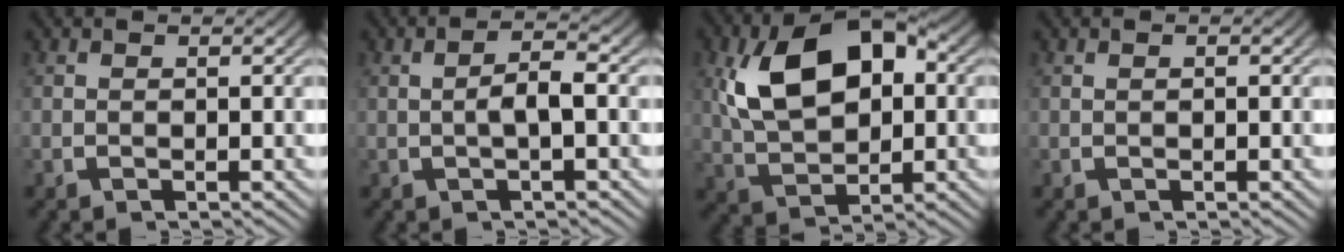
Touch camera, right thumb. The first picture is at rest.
{"total": 2.5, "force": [-0.1, 0.7, 2.4], "torque": [-0.047, 0.000, 0.001]}
{"total": 12.0, "force": [1.7, 7.6, 9.1], "torque": [-0.191, -0.025, 0.050]}
{"total": 0.0}